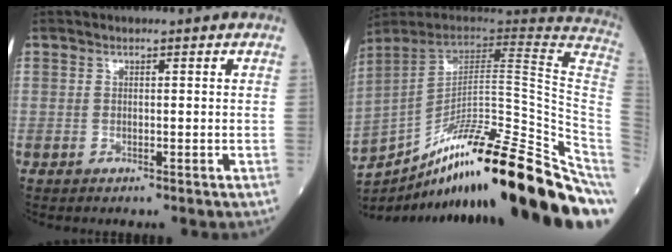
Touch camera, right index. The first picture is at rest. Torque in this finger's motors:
{"motor_torque": [-0.28, -1.45, 0.27, 0.17]}